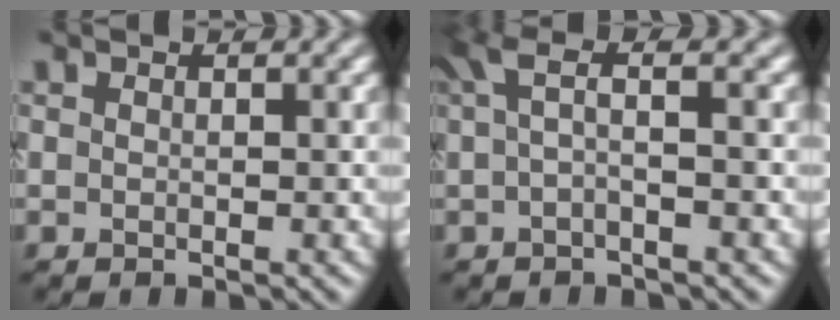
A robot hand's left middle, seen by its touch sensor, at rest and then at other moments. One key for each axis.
{"total": 2.5, "fx": 0.7, "fy": 0.5, "fz": 2.3, "tx": -0.041, "ty": 0.014, "tz": 0.010}